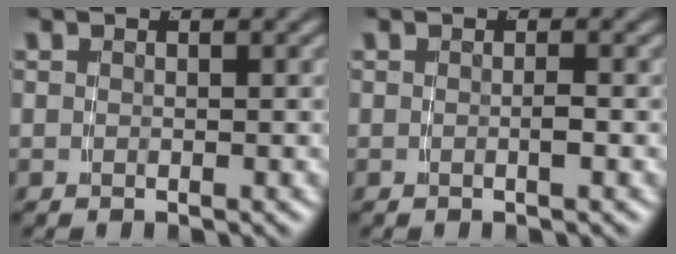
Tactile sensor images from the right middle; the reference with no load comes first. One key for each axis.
{"total": 0.6, "fx": -0.3, "fy": 0.0, "fz": 0.5, "tx": -0.008, "ty": 0.001, "tz": -0.007}